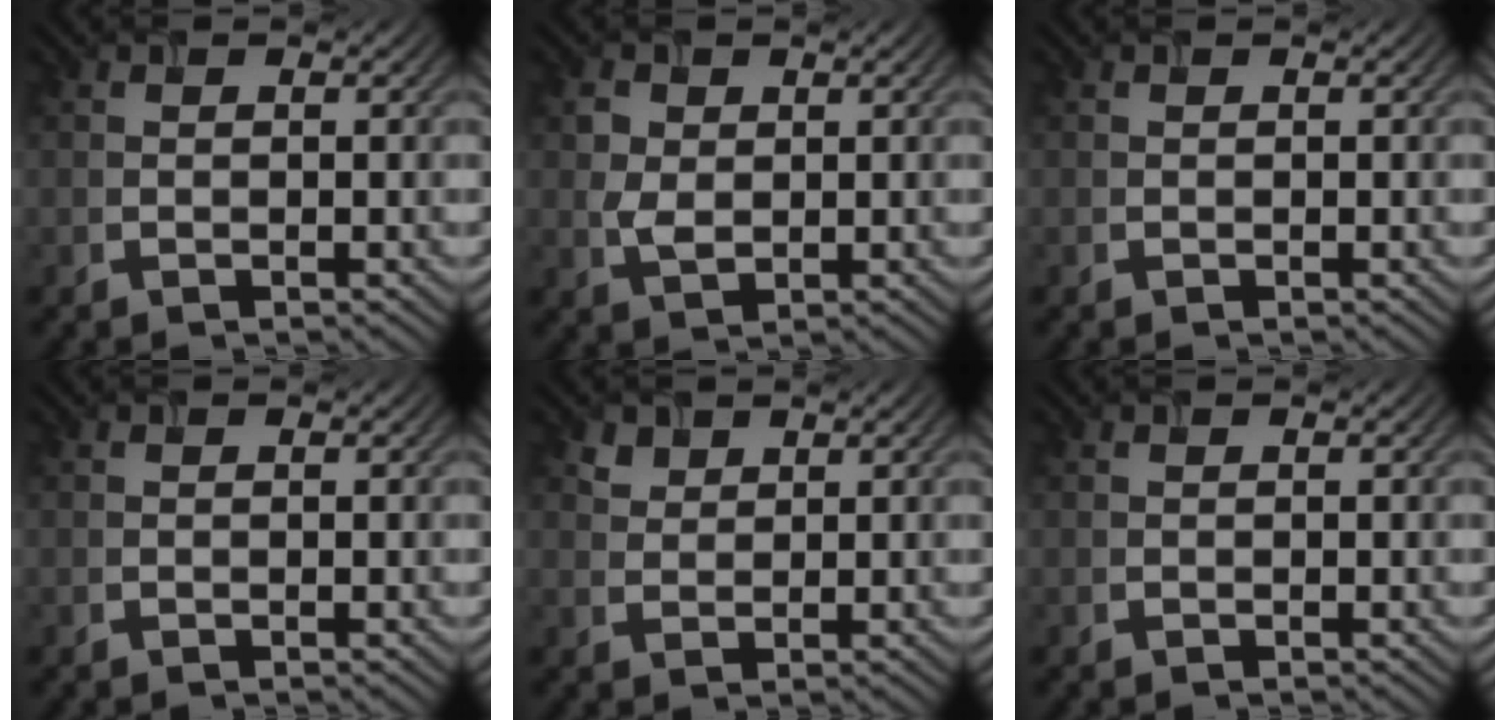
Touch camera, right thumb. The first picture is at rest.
{"total": 3.0, "force": [0.5, 2.3, 1.8], "torque": [-0.044, 0.000, 0.008]}
{"total": 0.0}
{"total": 0.0}
{"total": 1.8, "force": [1.4, 1.1, 0.5], "torque": [-0.015, -0.001, 0.029]}
{"total": 0.0}